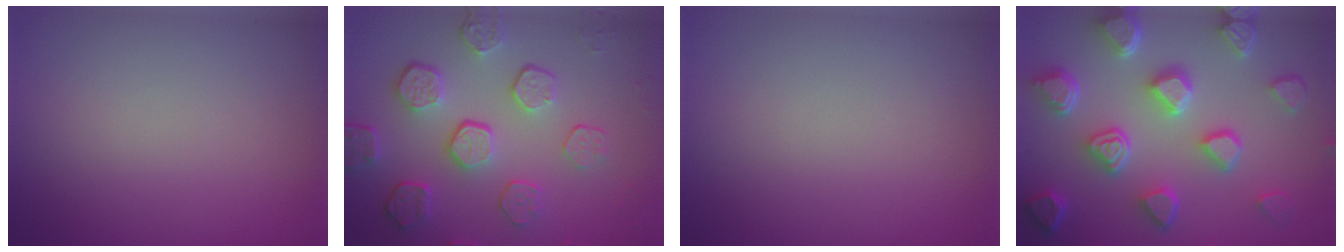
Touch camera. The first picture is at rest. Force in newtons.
{"total": 5.7, "press": 4.1, "slide": 3.9}
{"total": 0.0}
{"total": 7.6, "press": 6.0, "slide": 4.7}